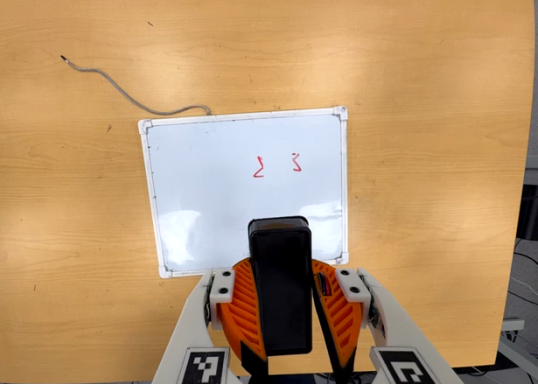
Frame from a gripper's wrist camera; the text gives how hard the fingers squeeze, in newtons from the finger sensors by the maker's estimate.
{"total": 9.7, "left": 9.4, "right": 9.9}